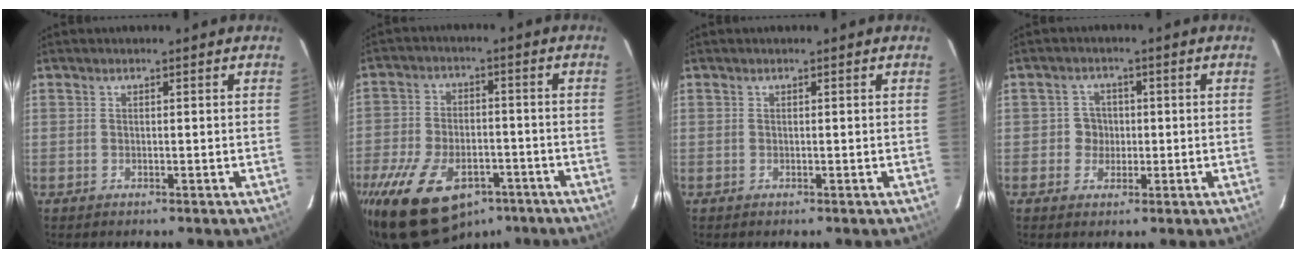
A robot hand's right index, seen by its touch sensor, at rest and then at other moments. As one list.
[{"total": 19.7, "force": [-11.9, 11.0, 11.3], "torque": [-0.241, -0.017, -0.188]}, {"total": 0.0}, {"total": 3.5, "force": [-0.5, 3.4, 0.3], "torque": [0.002, 0.013, -0.010]}]